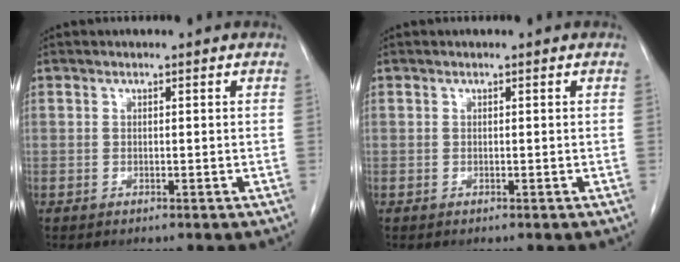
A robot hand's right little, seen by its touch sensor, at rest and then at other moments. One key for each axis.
{"total": 0.0}